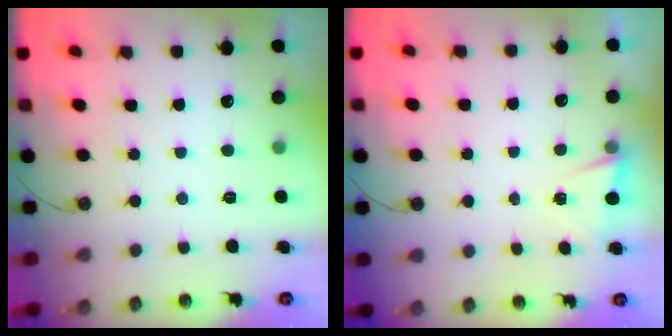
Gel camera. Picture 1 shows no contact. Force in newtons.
{"total": 1.3, "press": 0.7, "slide": 1.1}